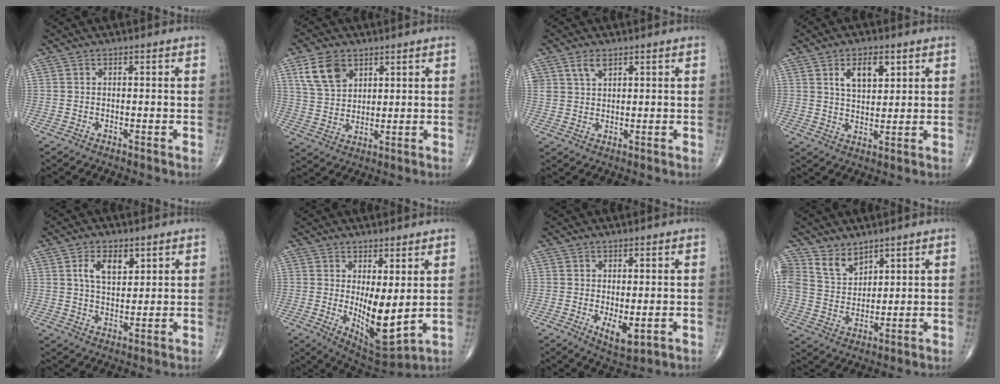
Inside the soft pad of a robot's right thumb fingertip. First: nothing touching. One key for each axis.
{"total": 8.4, "fx": 4.4, "fy": 5.4, "fz": 4.6, "tx": -0.072, "ty": -0.016, "tz": 0.091}
{"total": 3.2, "fx": 2.0, "fy": 1.6, "fz": 1.7, "tx": -0.028, "ty": -0.010, "tz": 0.044}
{"total": 6.9, "fx": 3.2, "fy": 3.6, "fz": 5.0, "tx": -0.069, "ty": -0.020, "tz": 0.057}
{"total": 6.3, "fx": 2.8, "fy": 3.4, "fz": 4.5, "tx": -0.066, "ty": -0.015, "tz": 0.052}
{"total": 10.2, "fx": 0.7, "fy": 3.8, "fz": 9.5, "tx": -0.141, "ty": -0.033, "tz": 0.028}
{"total": 4.7, "fx": -0.7, "fy": 2.1, "fz": 4.2, "tx": -0.062, "ty": -0.015, "tz": -0.001}
{"total": 7.0, "fx": 5.2, "fy": 4.3, "fz": 1.9, "tx": -0.015, "ty": -0.038, "tz": 0.113}